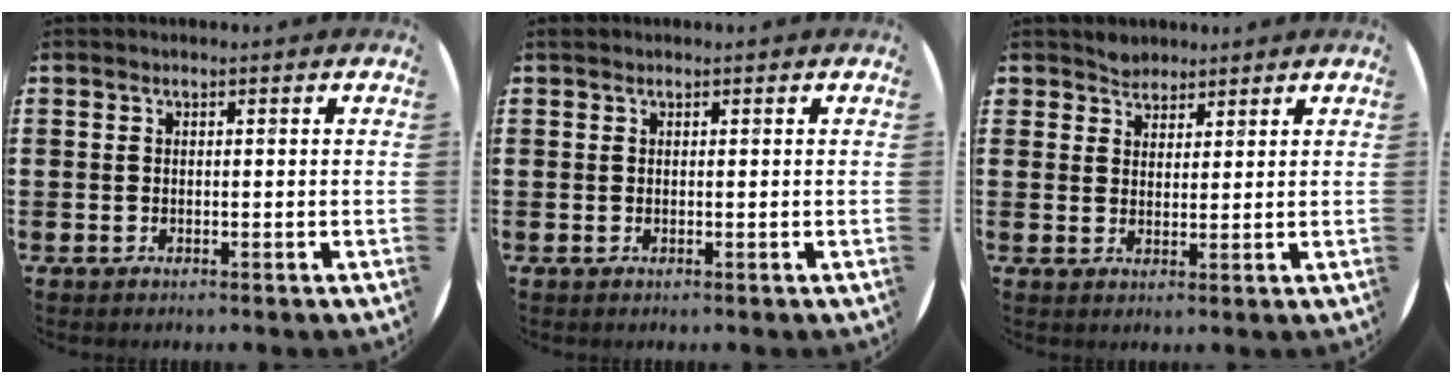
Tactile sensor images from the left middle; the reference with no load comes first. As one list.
[{"total": 0.0}, {"total": 2.4, "force": [2.2, 0.9, -0.3], "torque": [0.001, 0.003, 0.045]}]